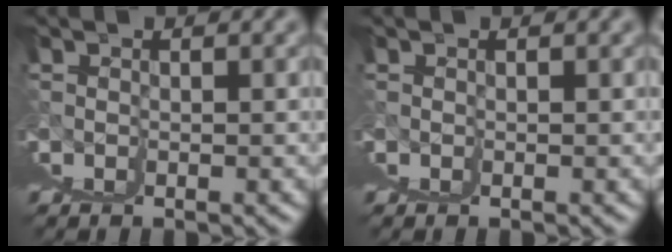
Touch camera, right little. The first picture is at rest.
{"total": 0.0}